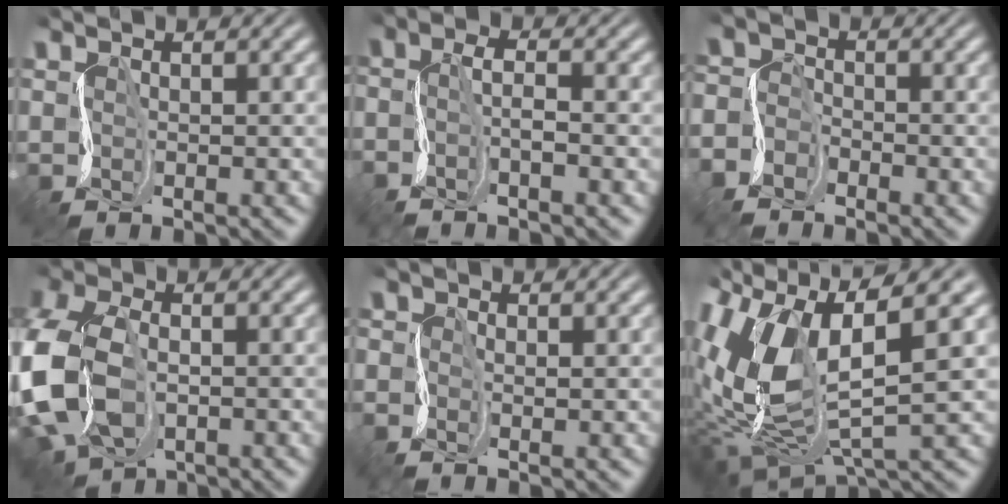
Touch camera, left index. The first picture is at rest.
{"total": 1.9, "force": [-1.4, -0.2, 1.2], "torque": [-0.029, 0.002, -0.032]}
{"total": 3.4, "force": [-3.2, 1.3, 0.3], "torque": [-0.012, -0.004, -0.069]}
{"total": 10.3, "force": [-3.6, 6.5, 7.2], "torque": [-0.196, -0.021, -0.071]}
{"total": 1.2, "force": [-1.2, 0.1, 0.1], "torque": [-0.007, -0.005, -0.023]}
{"total": 10.2, "force": [1.0, 5.2, 8.8], "torque": [-0.198, -0.009, 0.021]}